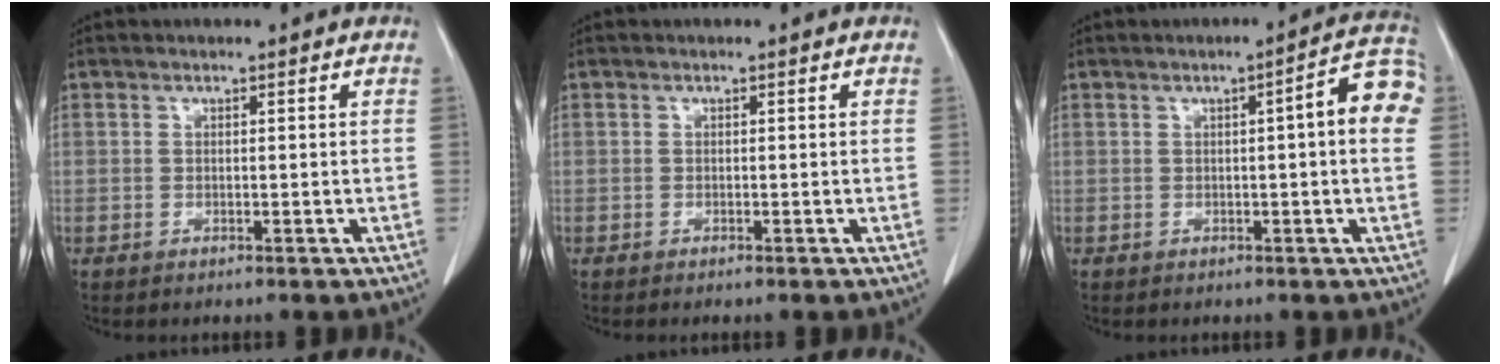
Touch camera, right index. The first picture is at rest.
{"total": 0.0}
{"total": 7.2, "force": [1.1, 0.8, 7.1], "torque": [-0.082, 0.022, 0.004]}